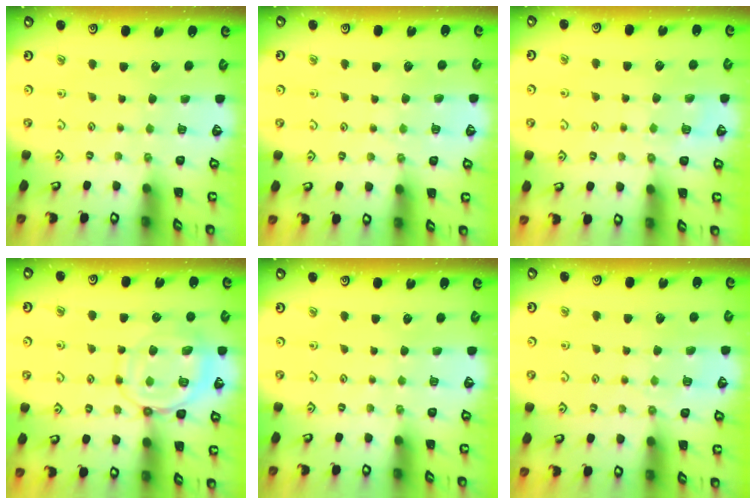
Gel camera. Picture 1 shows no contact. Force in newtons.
{"total": 4.4, "press": 4.4, "slide": 0.5}
{"total": 5.9, "press": 5.8, "slide": 1.0}
{"total": 11.2, "press": 11.1, "slide": 1.2}
{"total": 0.0}
{"total": 4.0, "press": 3.9, "slide": 0.6}